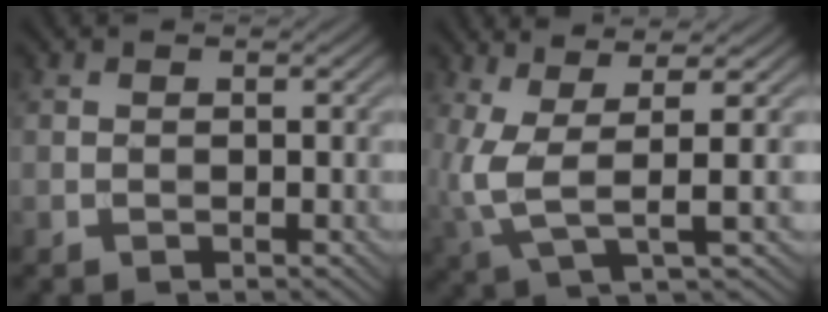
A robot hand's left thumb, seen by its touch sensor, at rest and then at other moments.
{"total": 6.2, "force": [0.5, 1.5, 6.0], "torque": [-0.145, 0.004, 0.010]}